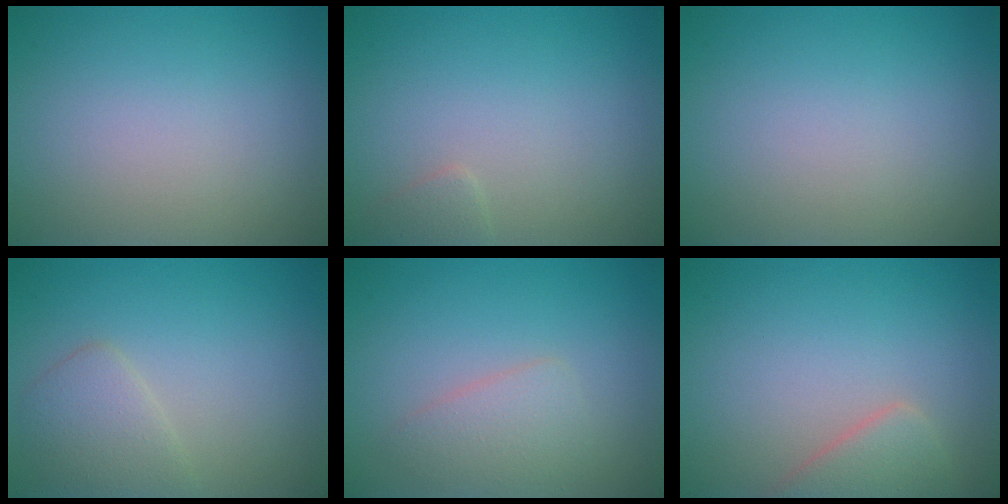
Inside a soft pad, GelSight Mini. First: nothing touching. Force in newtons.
{"total": 0.9, "press": 0.9, "slide": 0.1}
{"total": 0.0}
{"total": 2.5, "press": 2.5, "slide": 0.2}
{"total": 2.3, "press": 2.3, "slide": 0.0}
{"total": 2.8, "press": 2.8, "slide": 0.2}